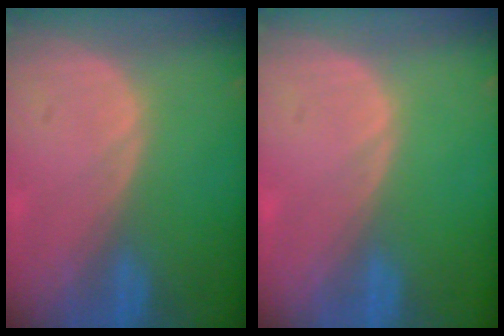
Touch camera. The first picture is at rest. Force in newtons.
{"total": 0.0}